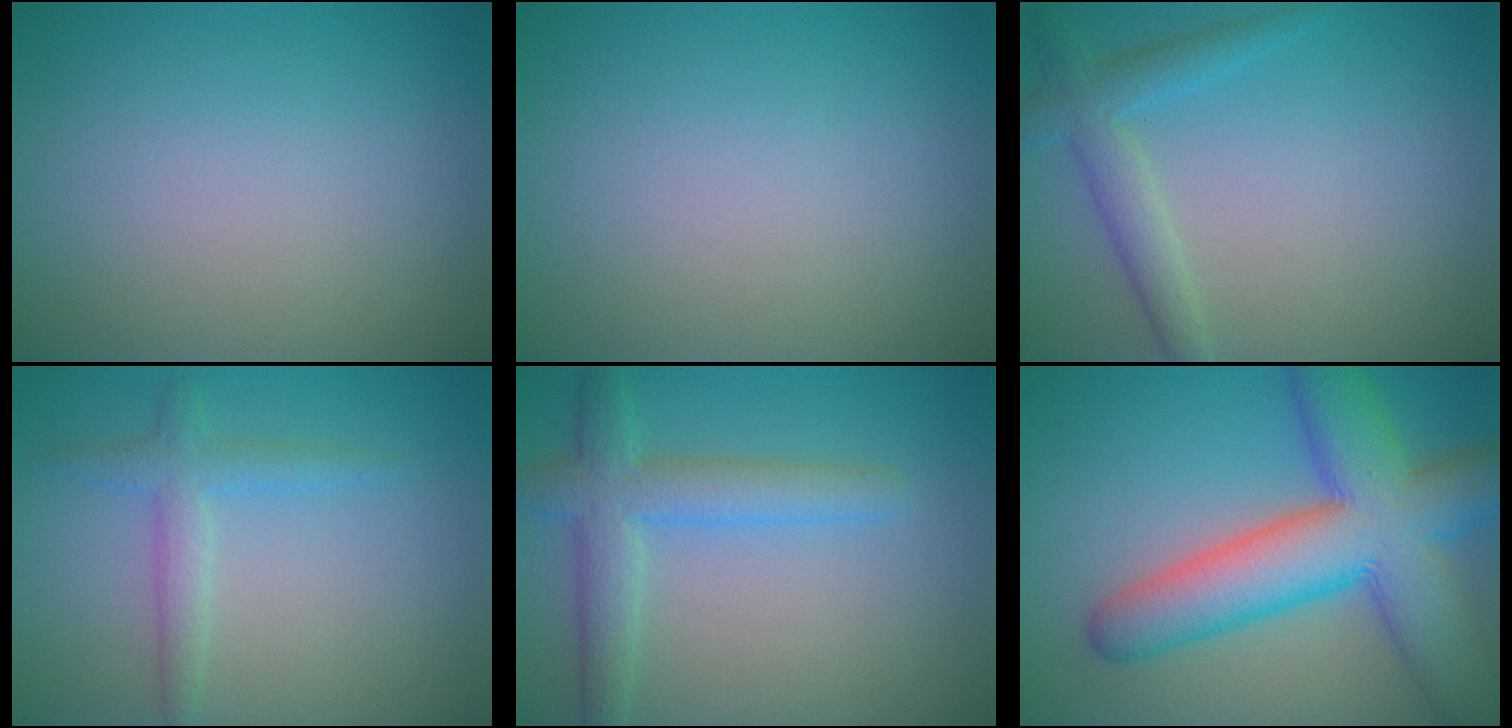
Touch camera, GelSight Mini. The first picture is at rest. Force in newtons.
{"total": 0.0}
{"total": 3.0, "press": 3.0, "slide": 0.0}
{"total": 2.5, "press": 2.5, "slide": 0.1}
{"total": 4.4, "press": 4.4, "slide": 0.2}
{"total": 11.2, "press": 11.2, "slide": 0.3}